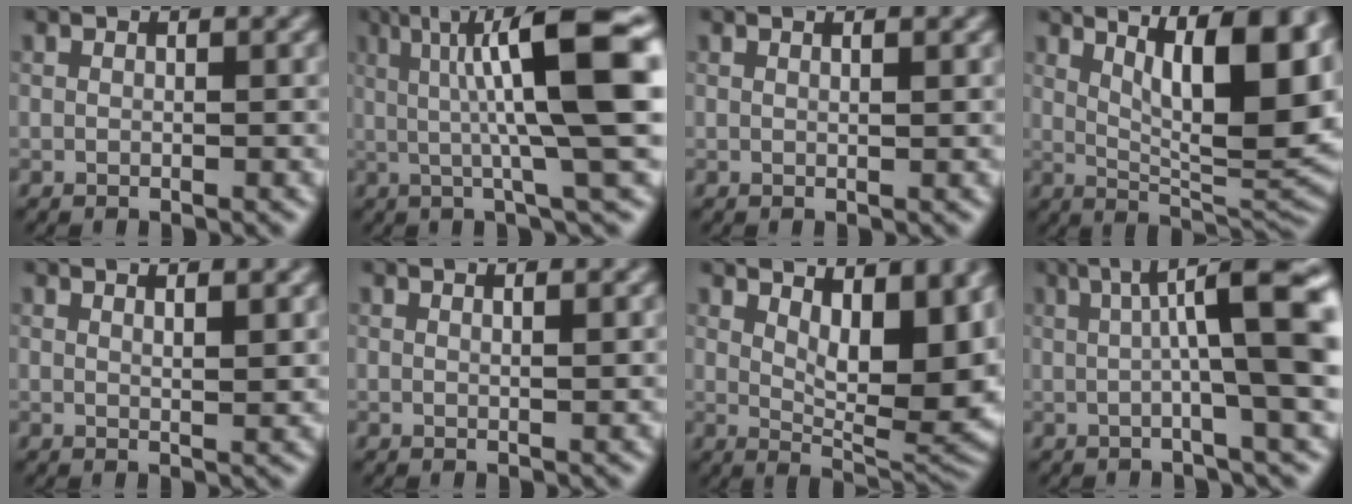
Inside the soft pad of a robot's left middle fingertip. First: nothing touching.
{"total": 10.9, "force": [1.2, 1.6, 10.7], "torque": [-0.171, 0.021, 0.033]}
{"total": 1.0, "force": [0.5, 0.4, 0.8], "torque": [0.006, 0.010, -0.005]}
{"total": 12.5, "force": [3.9, 3.6, 11.3], "torque": [-0.149, 0.004, 0.079]}
{"total": 2.0, "force": [1.3, 0.5, 1.5], "torque": [-0.004, 0.013, 0.014]}
{"total": 1.3, "force": [0.7, 0.5, 1.0], "torque": [0.005, 0.012, -0.002]}
{"total": 10.0, "force": [3.5, 3.5, 8.7], "torque": [-0.115, -0.010, 0.078]}
{"total": 10.9, "force": [2.2, 1.9, 10.5], "torque": [-0.139, 0.013, 0.046]}